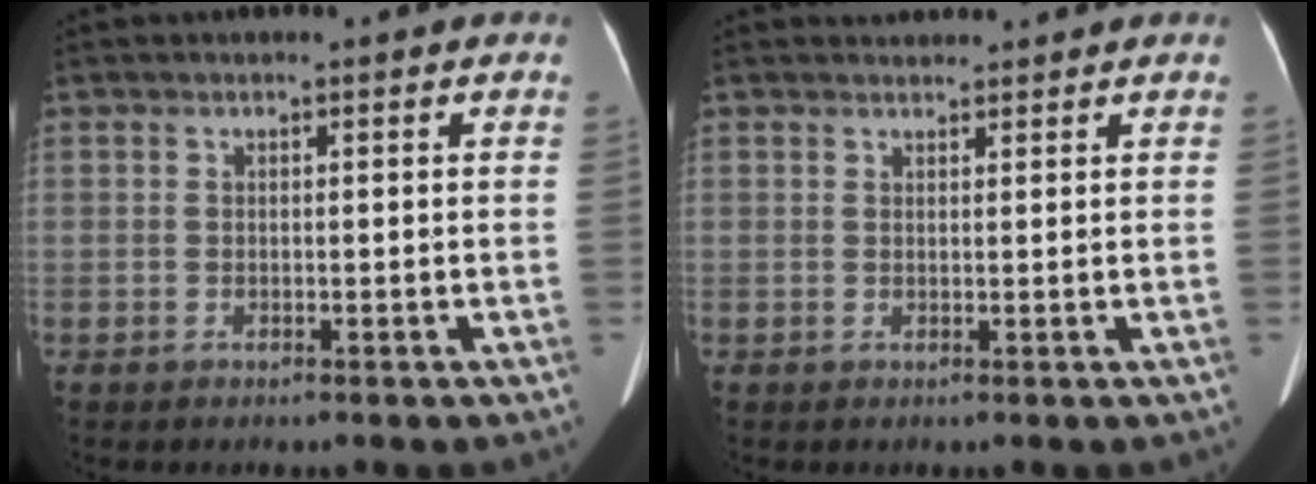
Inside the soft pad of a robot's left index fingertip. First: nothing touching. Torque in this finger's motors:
{"motor_torque": [0.06, -0.04, -0.04, 0.01]}